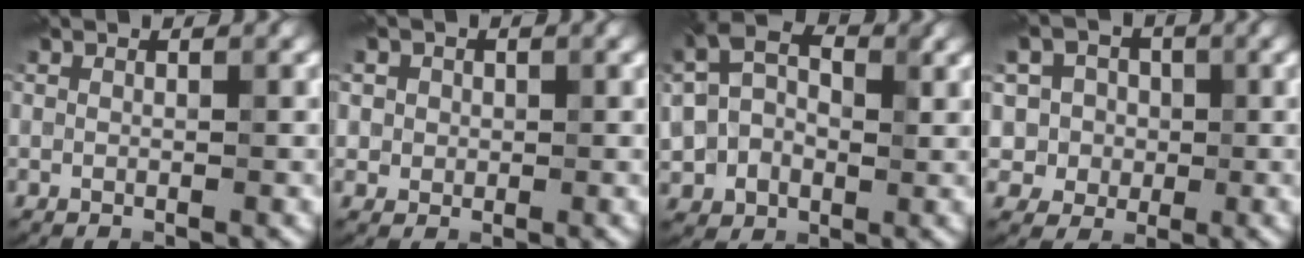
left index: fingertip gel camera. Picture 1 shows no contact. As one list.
[{"total": 2.4, "force": [0.7, 2.2, 0.8], "torque": [-0.014, 0.002, 0.012]}, {"total": 7.3, "force": [0.7, 5.5, 4.7], "torque": [-0.104, 0.013, 0.005]}, {"total": 7.1, "force": [2.0, 6.1, 2.9], "torque": [-0.036, 0.020, -0.002]}]